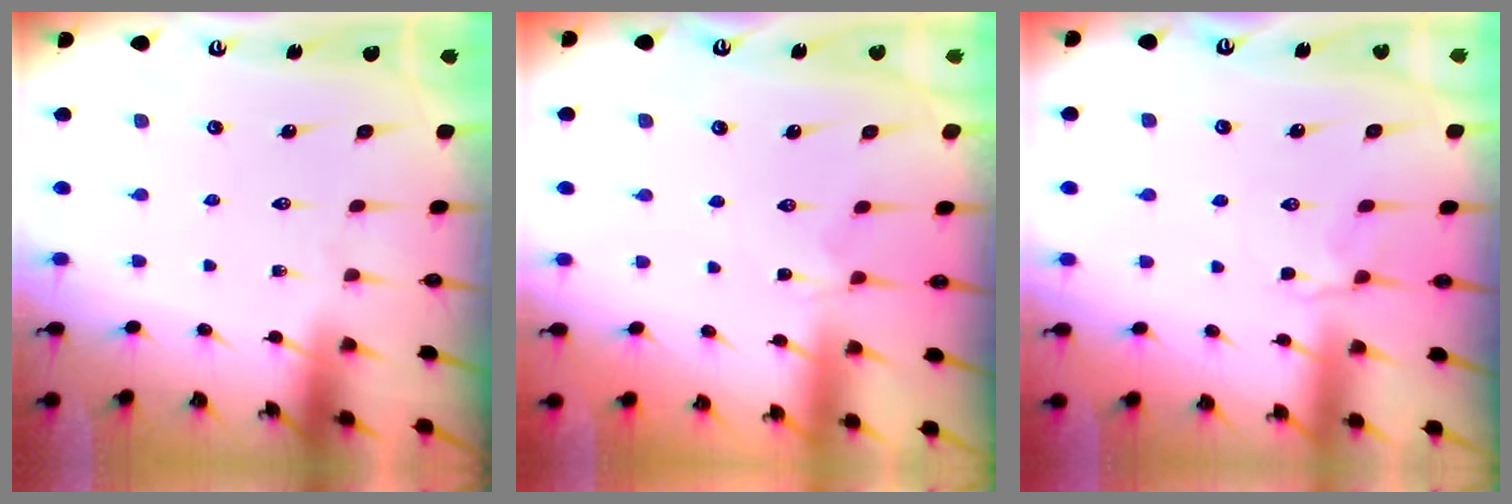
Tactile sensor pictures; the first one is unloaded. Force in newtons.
{"total": 1.5, "press": 1.4, "slide": 0.6}
{"total": 2.3, "press": 2.0, "slide": 1.2}